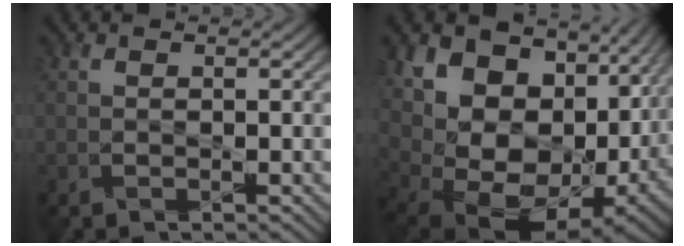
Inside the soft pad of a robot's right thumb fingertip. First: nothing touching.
{"total": 19.0, "force": [2.4, 13.5, 13.2], "torque": [-0.226, -0.016, 0.092]}